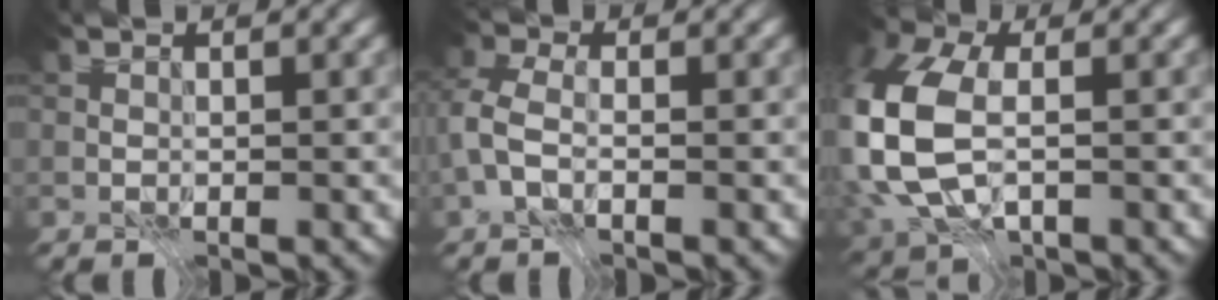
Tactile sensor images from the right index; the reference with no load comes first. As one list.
[{"total": 3.4, "force": [-1.4, 1.9, 2.4], "torque": [-0.064, 0.002, -0.037]}, {"total": 12.1, "force": [-1.0, 7.9, 9.1], "torque": [-0.233, -0.028, -0.009]}]